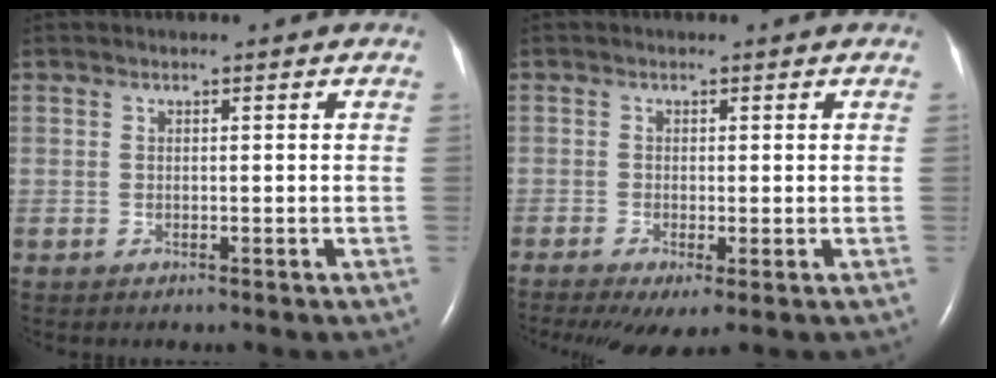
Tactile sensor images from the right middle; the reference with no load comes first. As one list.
[{"total": 5.5, "force": [-2.9, 1.5, 4.3], "torque": [-0.074, -0.019, -0.051]}]